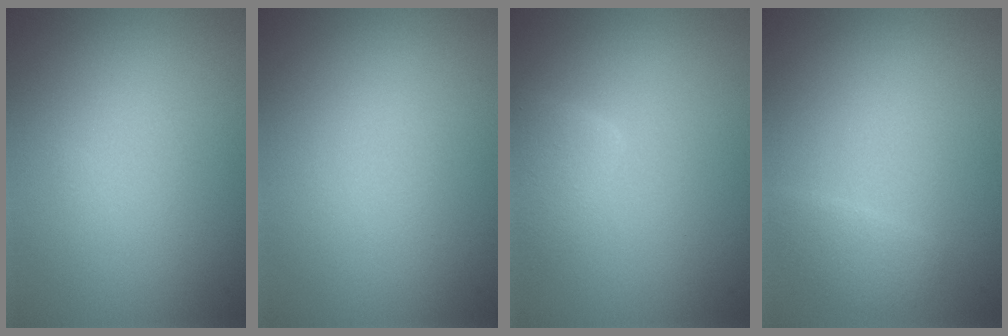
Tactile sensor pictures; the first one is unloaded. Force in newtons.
{"total": 0.0}
{"total": 2.4, "press": 2.3, "slide": 0.2}
{"total": 1.6, "press": 1.6, "slide": 0.1}